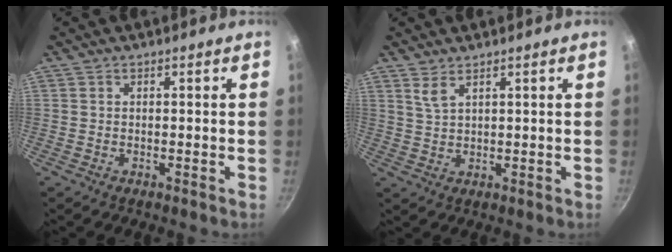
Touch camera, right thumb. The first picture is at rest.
{"total": 2.7, "force": [1.9, 0.9, 1.8], "torque": [-0.037, -0.013, 0.043]}